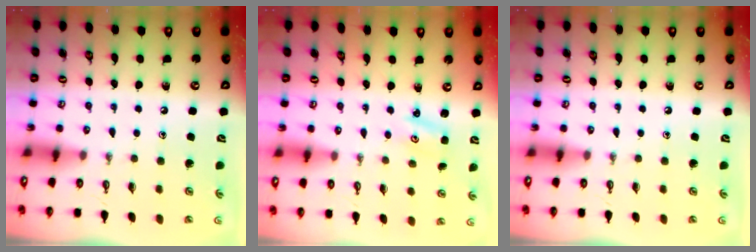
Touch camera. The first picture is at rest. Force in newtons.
{"total": 2.0, "press": 2.0, "slide": 0.2}
{"total": 0.0}